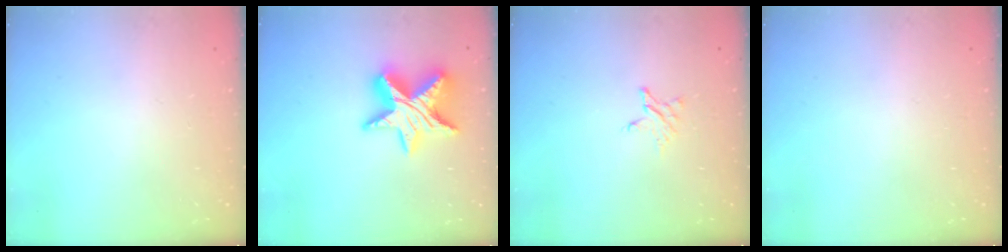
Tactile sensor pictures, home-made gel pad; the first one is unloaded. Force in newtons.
{"total": 14.5, "press": 14.4, "slide": 1.0}
{"total": 2.8, "press": 2.8, "slide": 0.3}
{"total": 0.0}